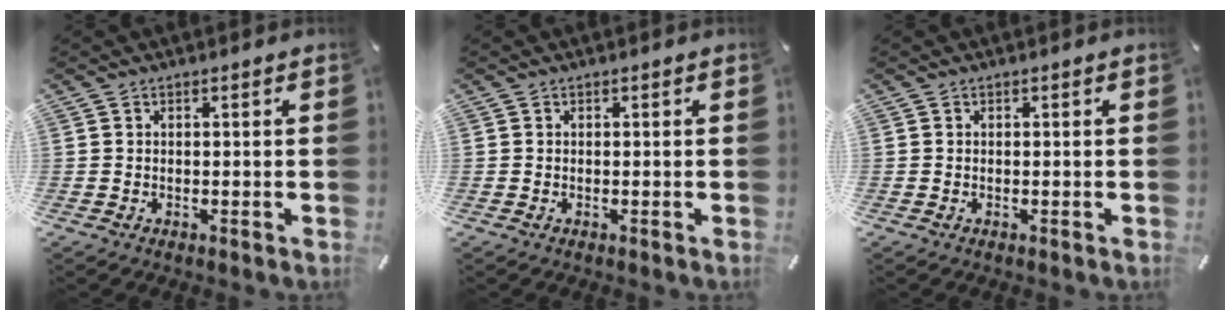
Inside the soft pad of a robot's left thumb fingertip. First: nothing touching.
{"total": 0.0}
{"total": 0.0}